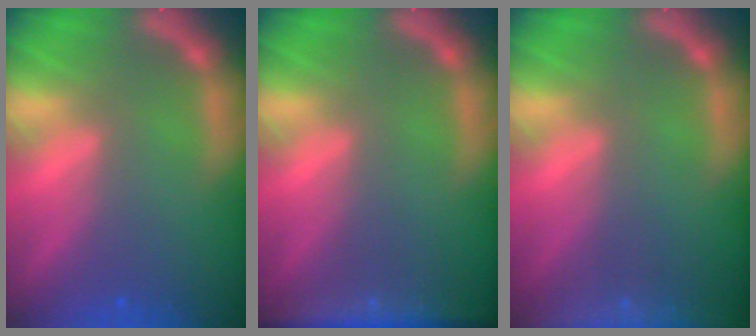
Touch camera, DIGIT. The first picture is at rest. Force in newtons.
{"total": 6.0}
{"total": 10.1}